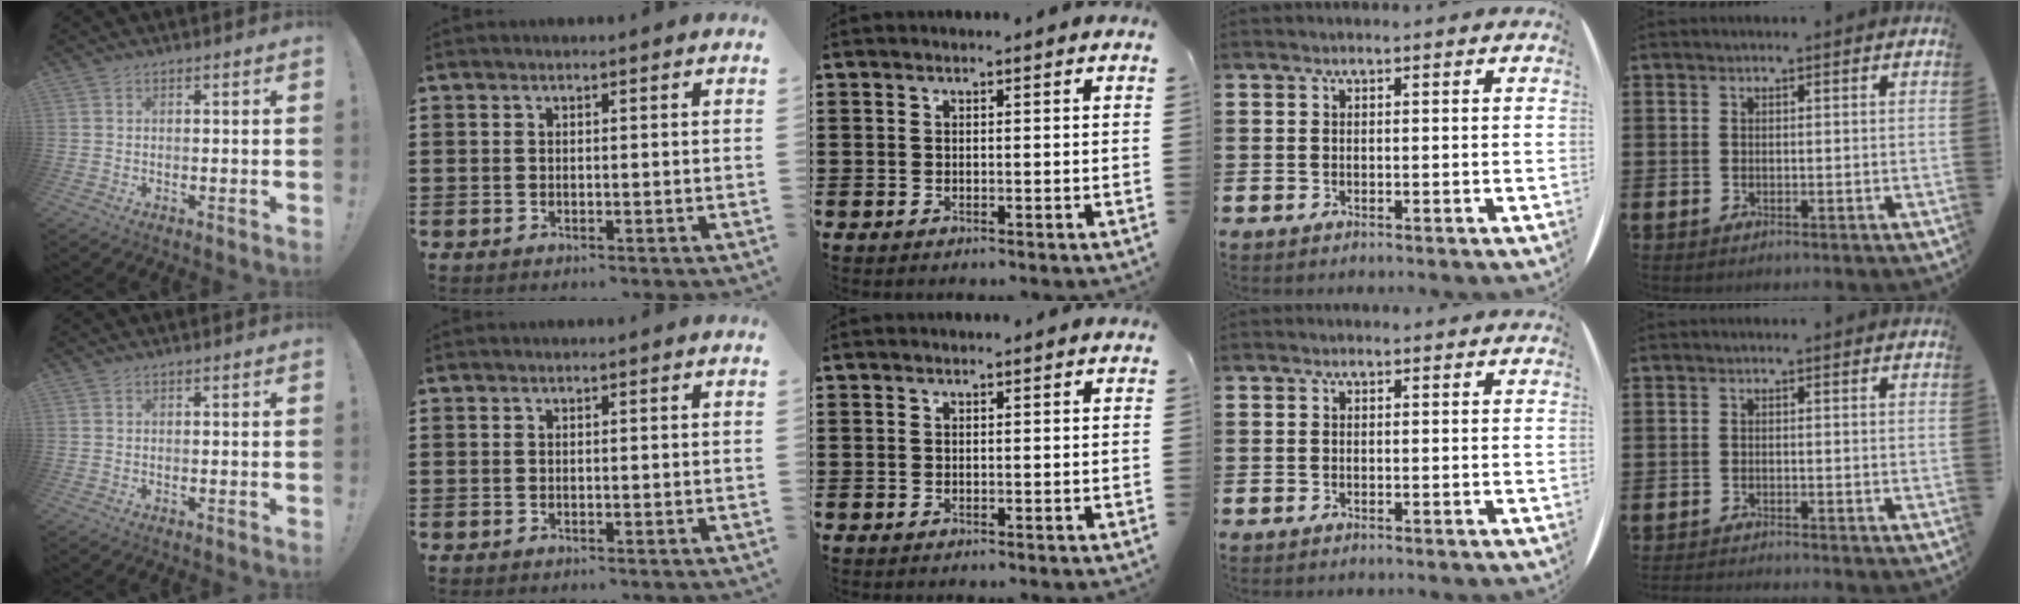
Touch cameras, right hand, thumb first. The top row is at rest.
{"little": {"total": 1.0, "force": [-1.0, -0.2, 0.0], "torque": [0.000, -0.001, -0.020]}}